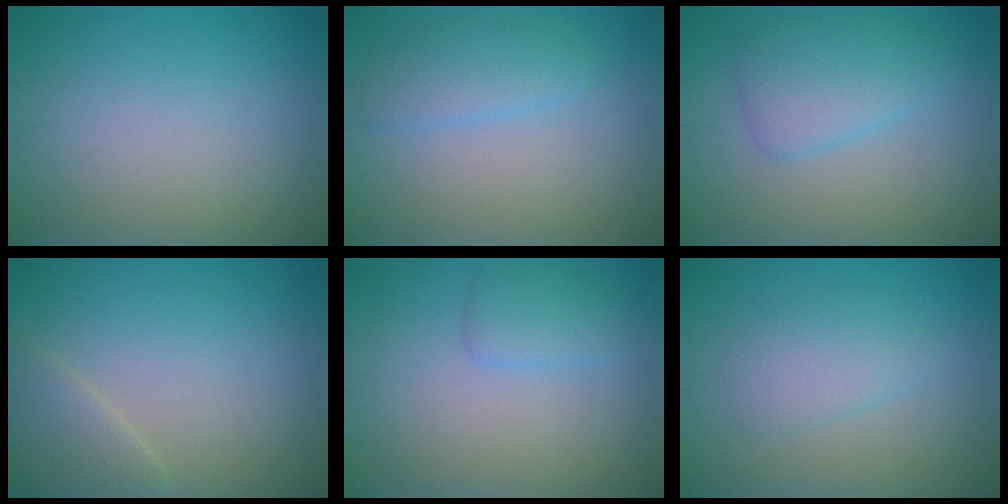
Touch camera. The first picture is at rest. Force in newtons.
{"total": 2.7, "press": 2.7, "slide": 0.2}
{"total": 3.7, "press": 3.7, "slide": 0.1}
{"total": 2.5, "press": 2.5, "slide": 0.2}
{"total": 1.9, "press": 1.9, "slide": 0.1}
{"total": 2.3, "press": 2.3, "slide": 0.2}